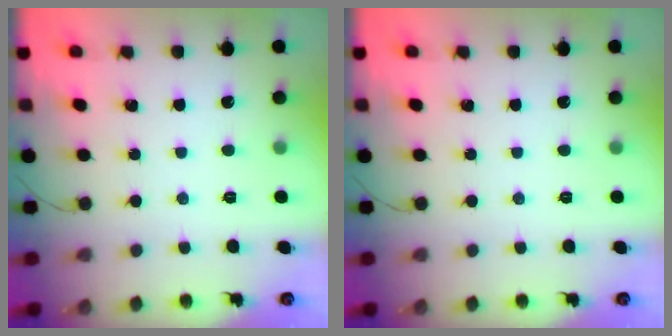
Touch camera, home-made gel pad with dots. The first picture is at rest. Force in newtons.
{"total": 0.0}